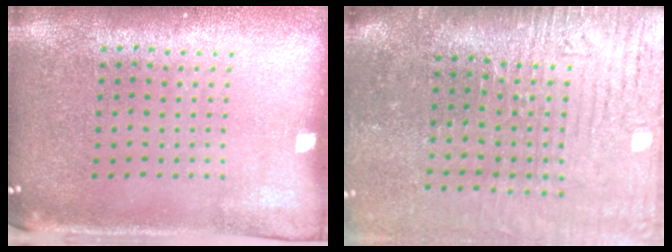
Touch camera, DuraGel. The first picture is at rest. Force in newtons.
{"total": 4.7, "press": 4.0, "slide": 2.4}